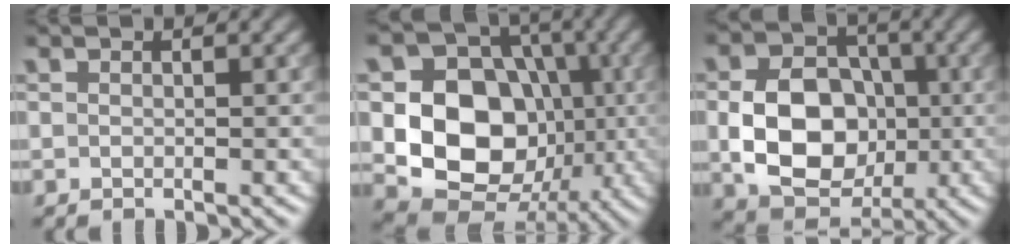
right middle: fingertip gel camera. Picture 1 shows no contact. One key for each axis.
{"total": 11.1, "fx": -1.3, "fy": 8.8, "fz": 6.6, "tx": -0.115, "ty": -0.007, "tz": -0.032}
{"total": 9.4, "fx": -1.1, "fy": 7.1, "fz": 6.1, "tx": -0.113, "ty": -0.004, "tz": -0.020}